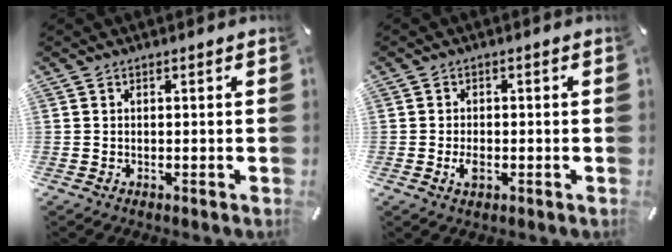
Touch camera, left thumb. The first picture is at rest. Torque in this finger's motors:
{"motor_torque": [0.50, 0.92, 0.21, -0.08, 0.11]}